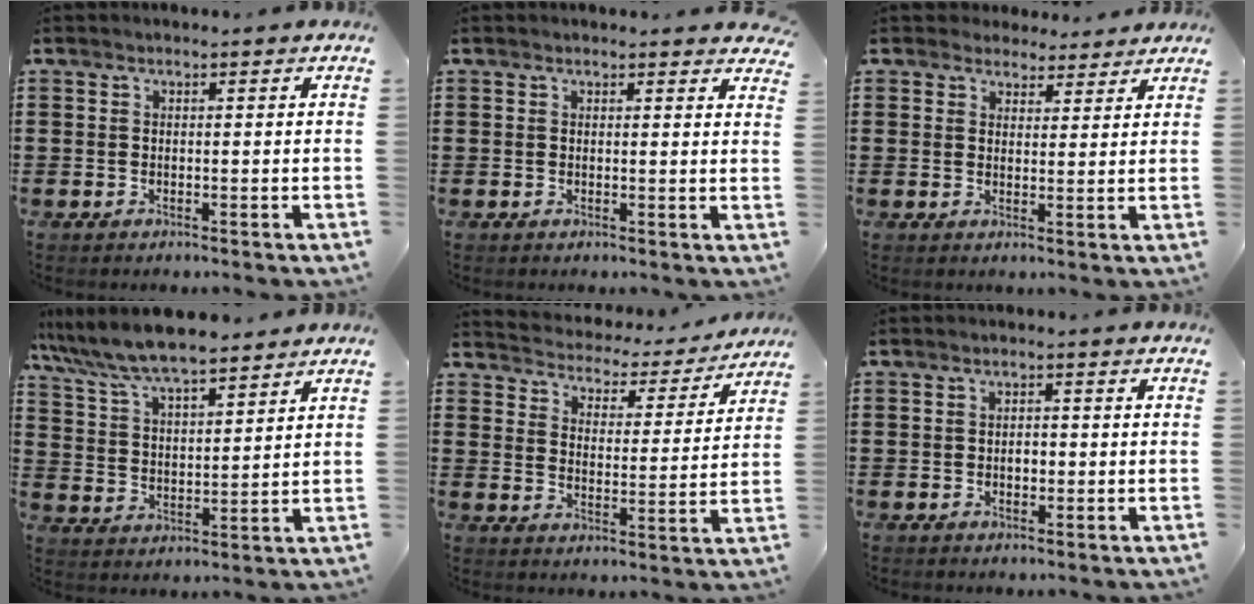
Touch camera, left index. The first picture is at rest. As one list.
[{"total": 1.4, "force": [1.4, 0.2, 0.2], "torque": [0.000, 0.000, 0.026]}, {"total": 3.5, "force": [3.2, 1.4, 0.2], "torque": [-0.016, 0.000, 0.061]}, {"total": 8.2, "force": [7.4, 1.2, 3.2], "torque": [-0.091, -0.027, 0.134]}, {"total": 3.1, "force": [3.1, 0.4, -0.2], "torque": [-0.019, -0.031, 0.045]}, {"total": 1.6, "force": [-0.1, 0.9, 1.3], "torque": [-0.026, 0.005, -0.003]}]